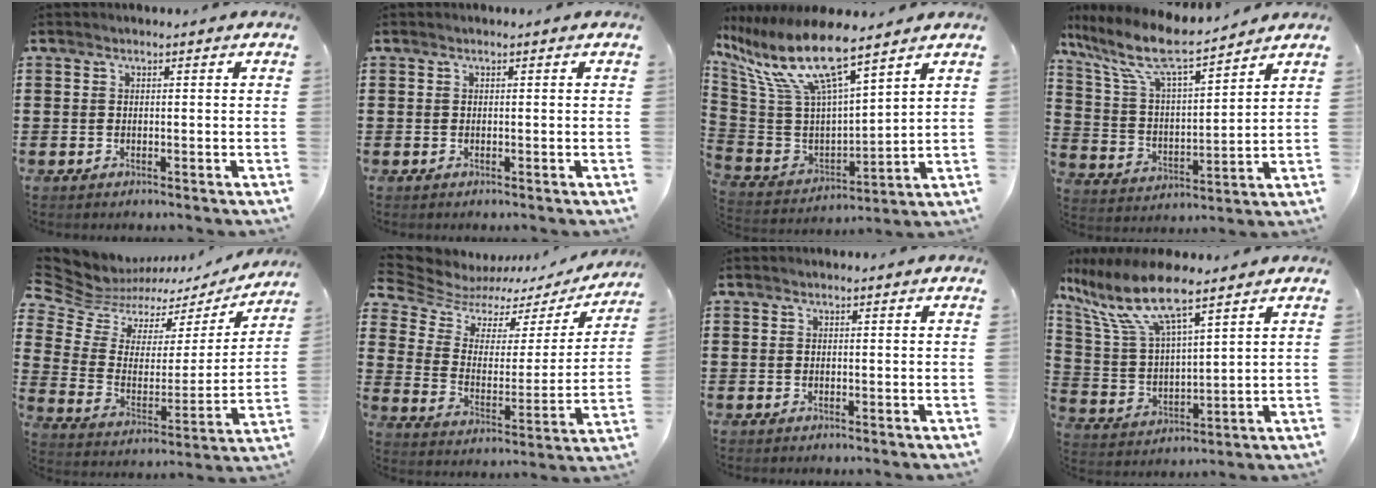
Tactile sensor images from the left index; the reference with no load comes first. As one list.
[{"total": 0.0}, {"total": 13.3, "force": [8.4, 3.1, 9.8], "torque": [-0.232, -0.052, 0.140]}, {"total": 9.9, "force": [7.8, 1.5, 5.8], "torque": [-0.146, -0.041, 0.132]}, {"total": 6.0, "force": [5.0, 3.2, 0.5], "torque": [-0.051, -0.036, 0.089]}, {"total": 5.9, "force": [4.8, 3.0, 1.6], "torque": [-0.065, -0.028, 0.082]}, {"total": 0.0}, {"total": 11.3, "force": [8.2, 2.7, 7.3], "torque": [-0.175, -0.029, 0.141]}]